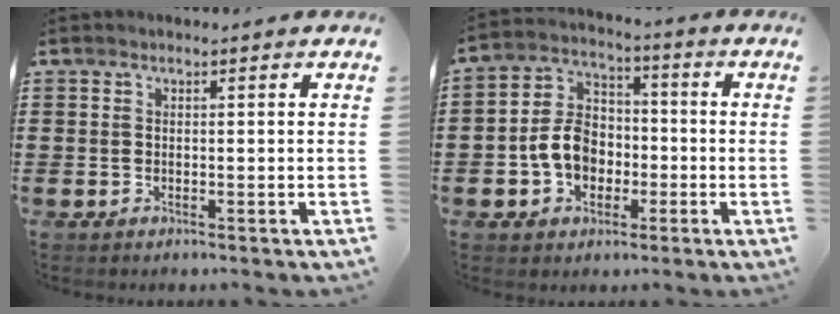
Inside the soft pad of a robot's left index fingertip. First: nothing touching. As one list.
[{"total": 7.6, "force": [-2.0, 5.9, 4.3], "torque": [-0.112, 0.014, -0.042]}]